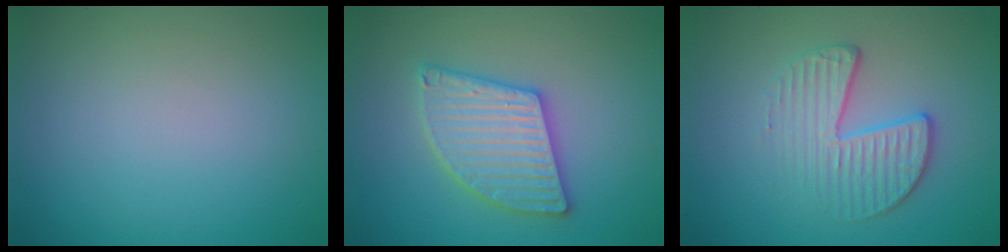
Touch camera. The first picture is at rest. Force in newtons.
{"total": 5.4, "press": 5.4, "slide": 0.6}
{"total": 3.8, "press": 3.1, "slide": 2.1}